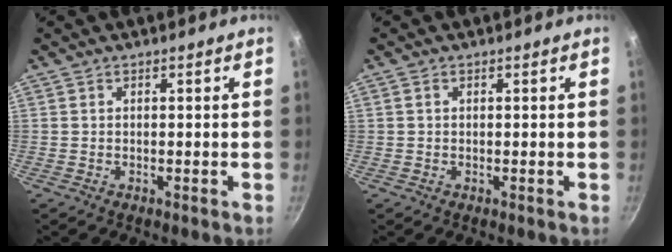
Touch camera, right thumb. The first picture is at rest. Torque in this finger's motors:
{"motor_torque": [-0.05, -0.23, -0.44, 0.24, -0.02]}